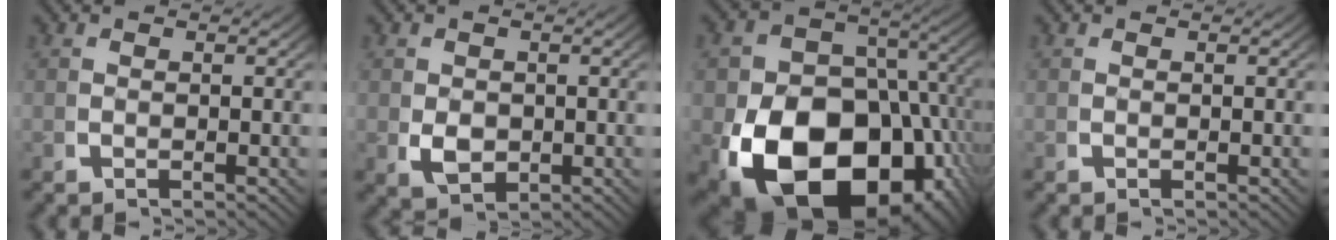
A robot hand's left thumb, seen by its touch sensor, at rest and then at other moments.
{"total": 3.0, "force": [-0.1, 2.4, 1.7], "torque": [-0.045, -0.014, 0.010]}
{"total": 21.2, "force": [-6.1, 13.6, 15.1], "torque": [-0.284, -0.078, -0.059]}
{"total": 0.0}